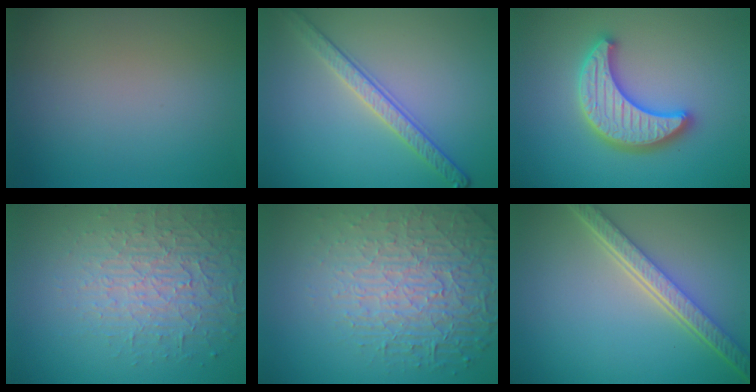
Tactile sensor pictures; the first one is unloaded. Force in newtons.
{"total": 3.3, "press": 2.9, "slide": 1.5}
{"total": 5.3, "press": 5.2, "slide": 0.9}
{"total": 4.4, "press": 4.0, "slide": 1.9}
{"total": 7.4, "press": 5.4, "slide": 5.0}
{"total": 5.5, "press": 4.1, "slide": 3.8}